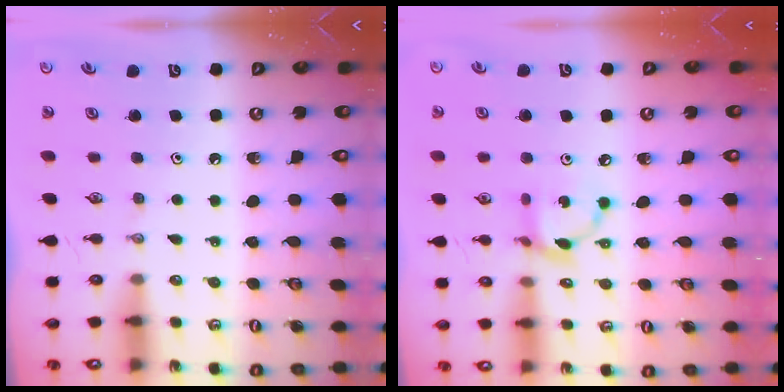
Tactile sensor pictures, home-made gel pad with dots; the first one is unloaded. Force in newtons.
{"total": 8.2, "press": 8.2, "slide": 0.3}